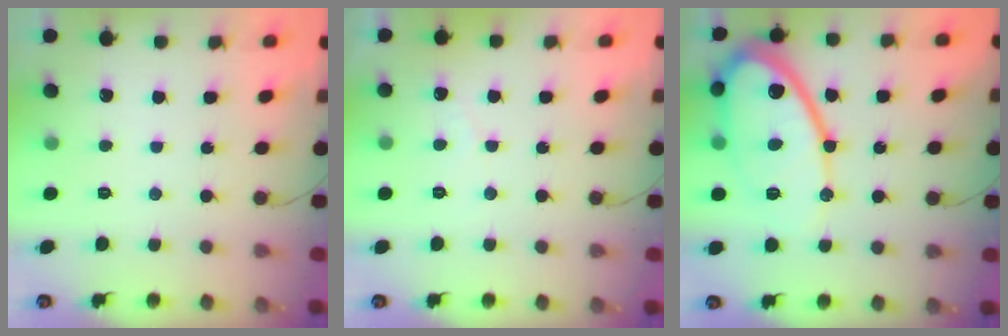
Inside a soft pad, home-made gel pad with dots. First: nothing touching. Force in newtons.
{"total": 1.9, "press": 1.9, "slide": 0.2}
{"total": 17.0, "press": 16.9, "slide": 1.5}